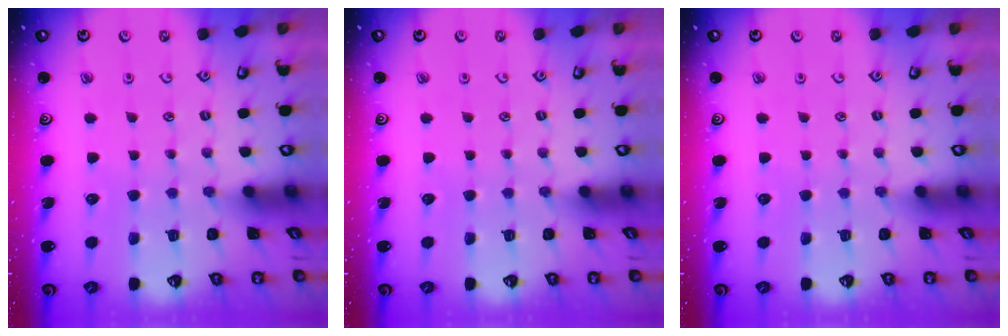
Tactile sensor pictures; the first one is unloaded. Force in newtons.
{"total": 0.0}
{"total": 0.0}